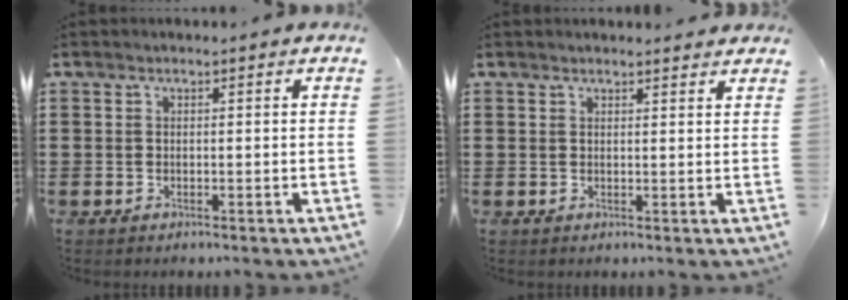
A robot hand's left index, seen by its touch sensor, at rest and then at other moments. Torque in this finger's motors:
{"motor_torque": [1.18, -0.66, 0.25, 0.06]}